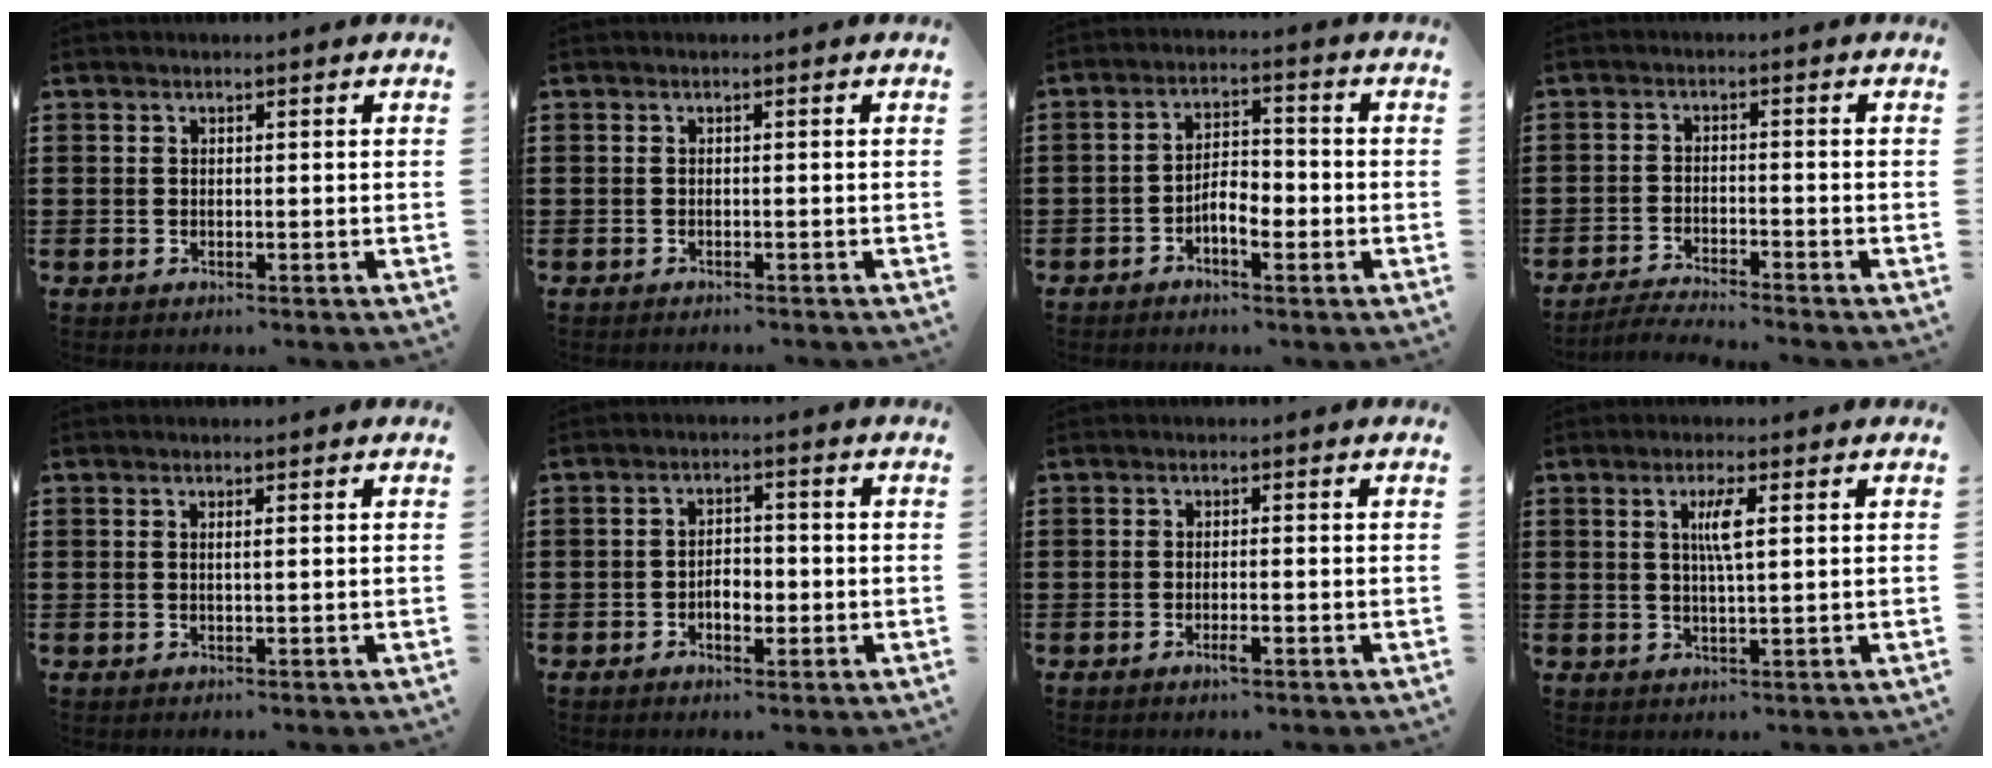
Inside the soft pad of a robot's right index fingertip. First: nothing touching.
{"total": 0.5, "force": [-0.5, 0.0, 0.0], "torque": [-0.002, -0.003, -0.011]}
{"total": 4.5, "force": [-2.0, 1.7, 3.6], "torque": [-0.063, 0.007, -0.038]}
{"total": 3.0, "force": [-3.0, -0.2, 0.5], "torque": [-0.011, 0.001, -0.062]}
{"total": 0.7, "force": [0.2, 0.0, 0.6], "torque": [-0.012, -0.002, 0.004]}
{"total": 3.5, "force": [-1.1, 1.9, 2.7], "torque": [-0.055, 0.004, -0.022]}
{"total": 1.9, "force": [-0.9, 0.2, 1.7], "torque": [-0.036, -0.005, -0.019]}
{"total": 3.6, "force": [0.9, 0.4, 3.4], "torque": [-0.070, 0.004, 0.012]}